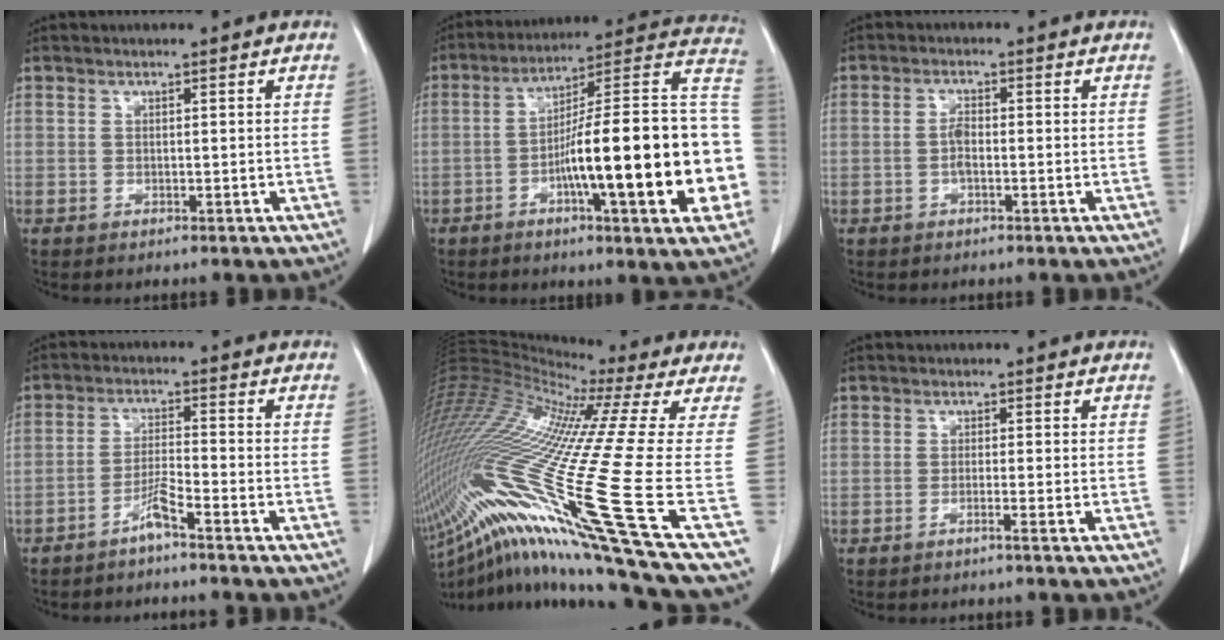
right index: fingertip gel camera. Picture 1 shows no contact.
{"total": 26.0, "force": [-5.1, 3.0, 25.3], "torque": [-0.281, 0.022, -0.078]}
{"total": 2.0, "force": [-0.5, 0.7, 1.9], "torque": [-0.037, 0.003, -0.011]}
{"total": 3.6, "force": [-2.7, -0.4, 2.2], "torque": [-0.045, 0.000, -0.058]}
{"total": 36.5, "force": [-10.2, 1.7, 35.0], "torque": [-0.675, -0.047, -0.206]}
{"total": 1.2, "force": [-0.8, -0.5, 0.7], "torque": [-0.003, 0.006, -0.019]}